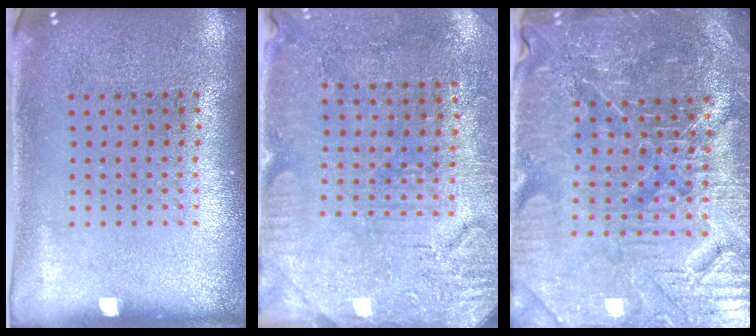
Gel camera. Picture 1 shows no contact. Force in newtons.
{"total": 3.2, "press": 2.8, "slide": 1.5}
{"total": 5.5, "press": 5.1, "slide": 2.0}